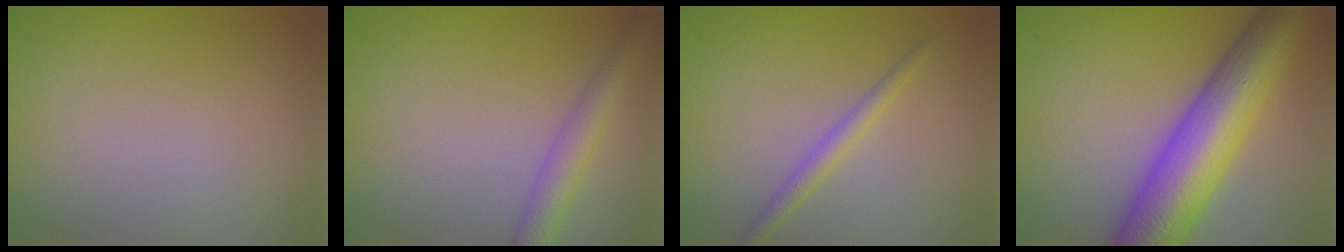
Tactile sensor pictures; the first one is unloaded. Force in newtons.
{"total": 3.4, "press": 3.4, "slide": 0.2}
{"total": 1.7, "press": 1.7, "slide": 0.1}
{"total": 10.6, "press": 10.6, "slide": 0.4}